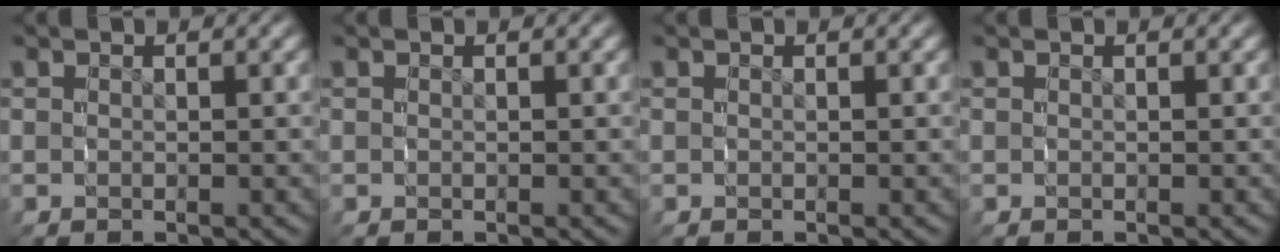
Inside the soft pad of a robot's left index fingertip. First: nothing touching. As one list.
[{"total": 0.0}, {"total": 0.0}, {"total": 0.0}]